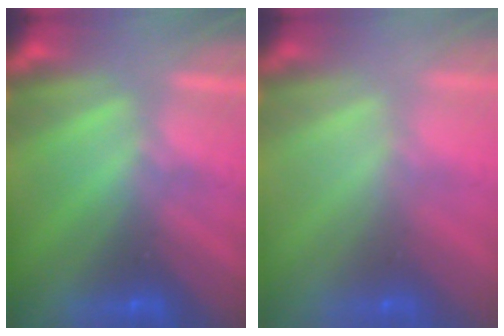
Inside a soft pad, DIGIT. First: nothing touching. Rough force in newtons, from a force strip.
{"total": 9.6}